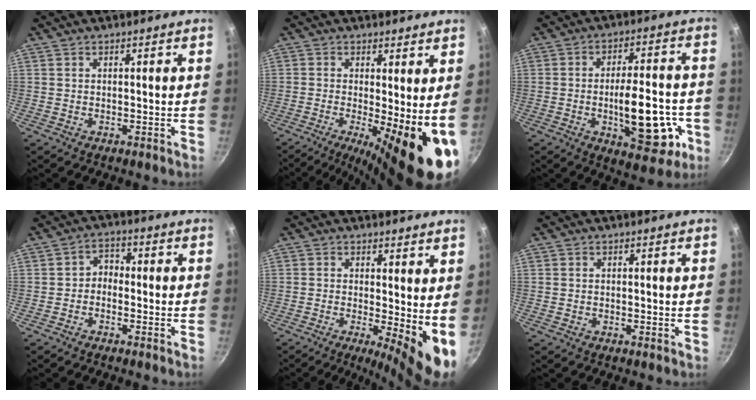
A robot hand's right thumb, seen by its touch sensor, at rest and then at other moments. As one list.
[{"total": 14.2, "force": [-2.1, 4.0, 13.5], "torque": [-0.172, -0.021, -0.027]}, {"total": 17.1, "force": [-4.7, 7.3, 14.7], "torque": [-0.177, 0.024, -0.058]}, {"total": 3.0, "force": [-1.1, 2.3, 1.6], "torque": [-0.014, 0.021, -0.028]}, {"total": 8.7, "force": [0.1, 2.8, 8.2], "torque": [-0.107, -0.020, 0.002]}, {"total": 0.0}]